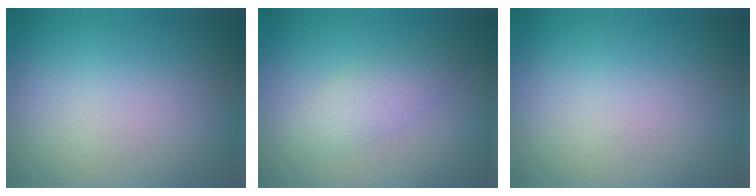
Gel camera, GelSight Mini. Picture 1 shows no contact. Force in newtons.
{"total": 2.4, "press": 2.4, "slide": 0.0}
{"total": 0.0}